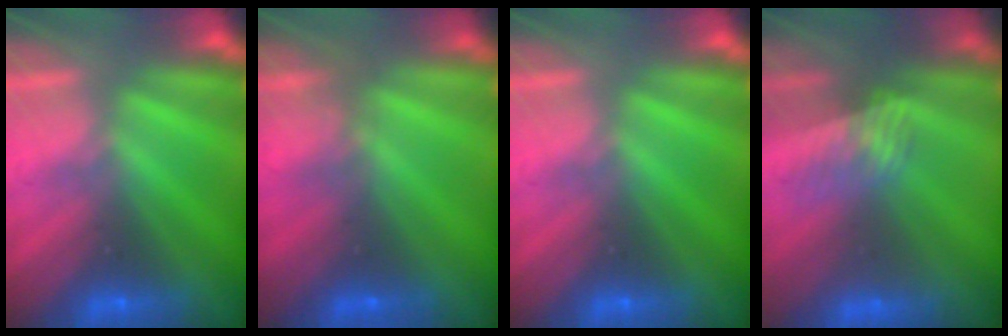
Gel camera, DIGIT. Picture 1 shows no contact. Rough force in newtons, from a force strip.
{"total": 10.7}
{"total": 0.0}
{"total": 3.4}